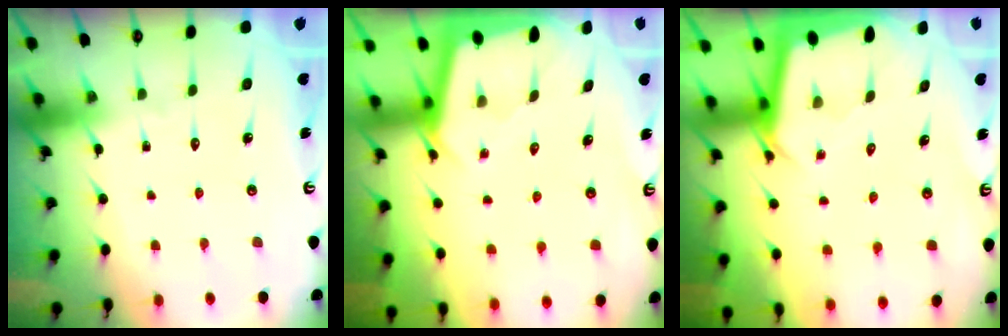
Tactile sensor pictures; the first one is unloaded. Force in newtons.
{"total": 2.0, "press": 2.0, "slide": 0.2}
{"total": 2.7, "press": 2.7, "slide": 0.0}